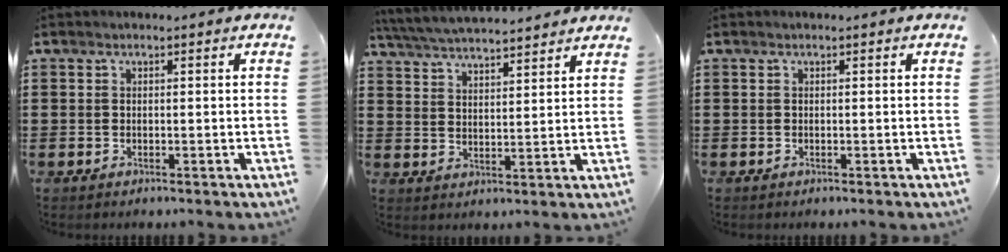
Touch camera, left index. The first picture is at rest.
{"total": 5.2, "force": [5.0, 0.0, 1.1], "torque": [-0.043, -0.023, 0.090]}
{"total": 0.0}